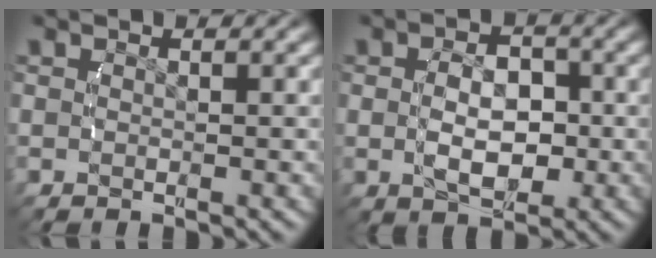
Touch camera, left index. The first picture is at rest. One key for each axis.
{"total": 4.7, "fx": -0.3, "fy": 2.9, "fz": 3.7, "tx": -0.053, "ty": -0.004, "tz": -0.003}